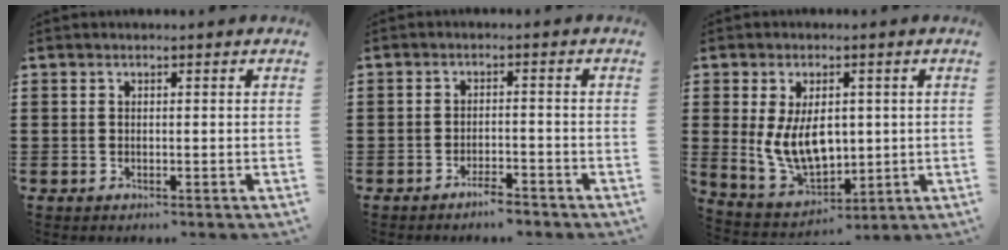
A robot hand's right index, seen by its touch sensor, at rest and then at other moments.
{"total": 2.6, "force": [-2.3, 0.3, 1.1], "torque": [-0.020, 0.004, -0.044]}
{"total": 9.0, "force": [0.8, 5.8, 6.9], "torque": [-0.148, 0.002, 0.011]}